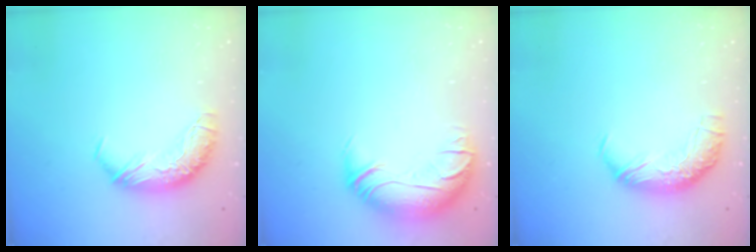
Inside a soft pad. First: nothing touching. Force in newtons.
{"total": 3.0, "press": 1.0, "slide": 2.8}
{"total": 2.4, "press": 0.9, "slide": 2.2}